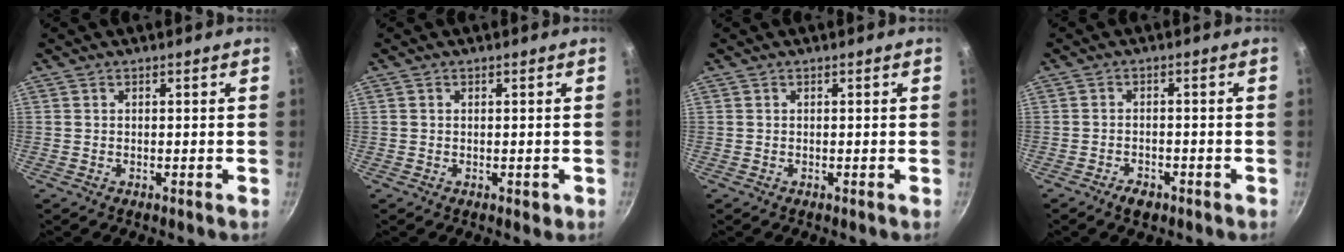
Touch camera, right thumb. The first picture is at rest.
{"total": 1.5, "force": [-0.2, 1.1, 1.0], "torque": [-0.009, 0.002, -0.001]}
{"total": 0.0}
{"total": 3.8, "force": [-2.7, 2.0, 1.7], "torque": [-0.025, 0.027, -0.041]}